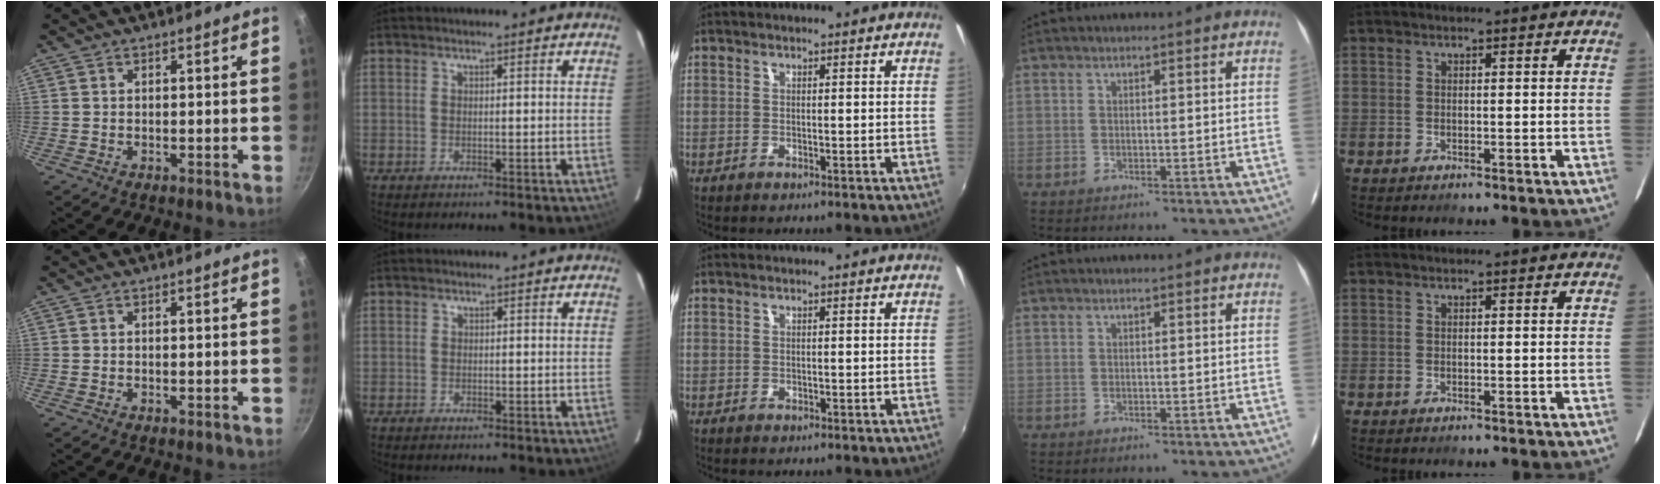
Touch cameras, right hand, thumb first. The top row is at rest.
{"index": {"total": 0.6, "force": [-0.3, 0.6, -0.1], "torque": [-0.001, 0.002, -0.005]}}